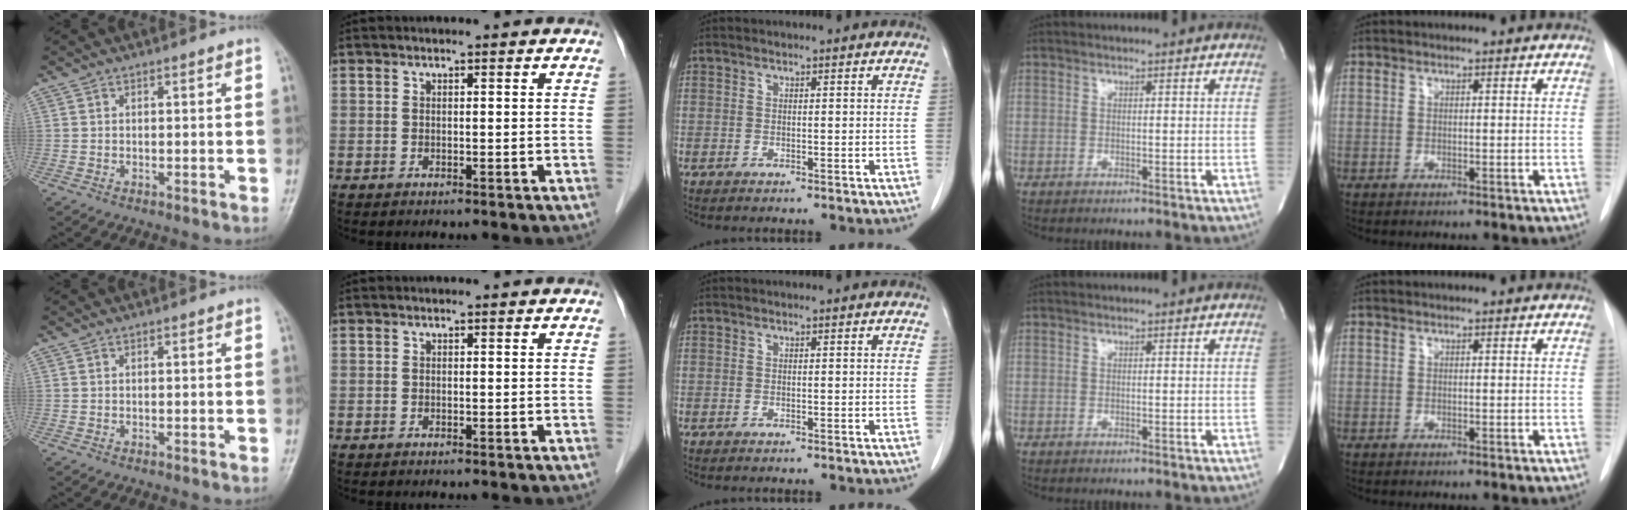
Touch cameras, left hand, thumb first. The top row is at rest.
{}